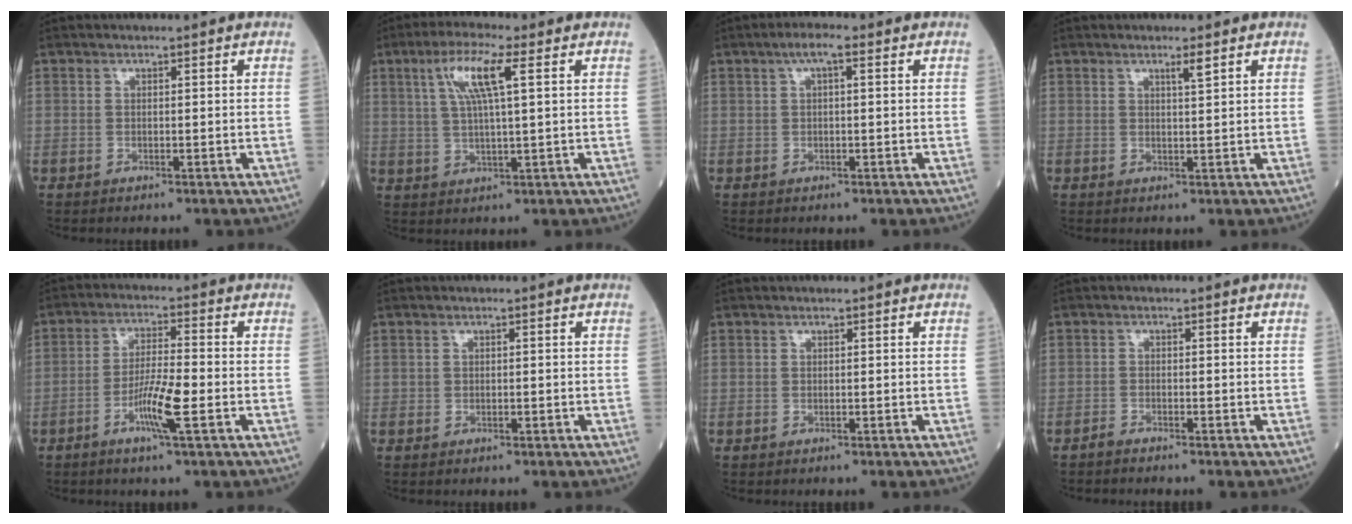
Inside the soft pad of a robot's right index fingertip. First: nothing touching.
{"total": 7.6, "force": [2.9, 0.5, 7.0], "torque": [-0.144, 0.013, 0.059]}
{"total": 2.7, "force": [1.2, 0.5, 2.4], "torque": [-0.043, 0.013, 0.021]}
{"total": 1.6, "force": [1.1, -0.2, 1.1], "torque": [-0.025, -0.002, 0.023]}
{"total": 6.8, "force": [-2.6, 0.1, 6.2], "torque": [-0.124, -0.005, -0.048]}
{"total": 0.0}
{"total": 0.0}
{"total": 1.1, "force": [-1.0, -0.2, 0.2], "torque": [-0.009, -0.002, -0.019]}